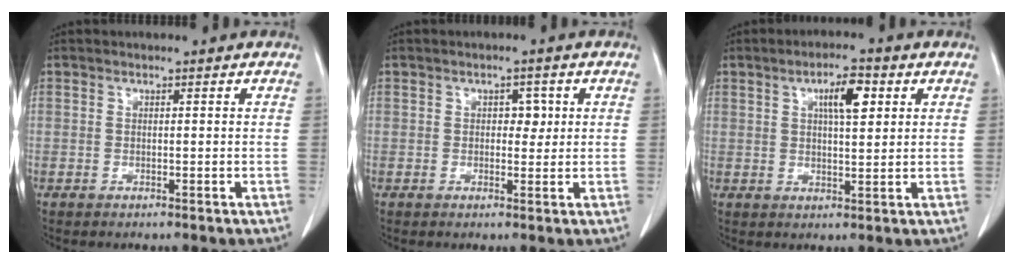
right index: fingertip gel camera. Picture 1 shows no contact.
{"total": 2.4, "force": [0.5, 1.5, 1.8], "torque": [-0.019, 0.005, 0.005]}
{"total": 5.8, "force": [2.2, 1.6, 5.1], "torque": [-0.087, 0.006, 0.035]}